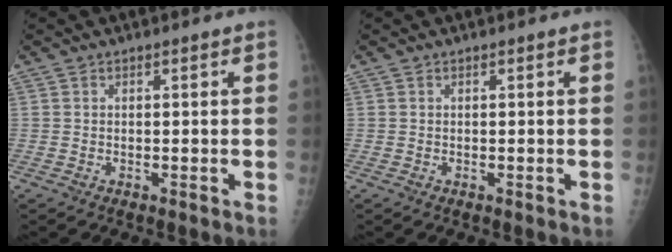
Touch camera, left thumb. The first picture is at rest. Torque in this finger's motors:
{"motor_torque": [-0.03, 0.18, -0.12, -0.11, 0.00]}